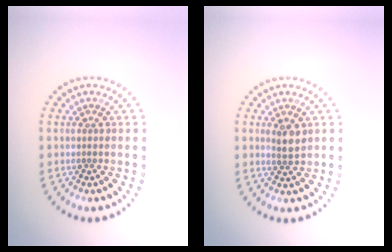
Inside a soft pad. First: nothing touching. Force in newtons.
{"total": 1.8, "press": 1.6, "slide": 0.8}